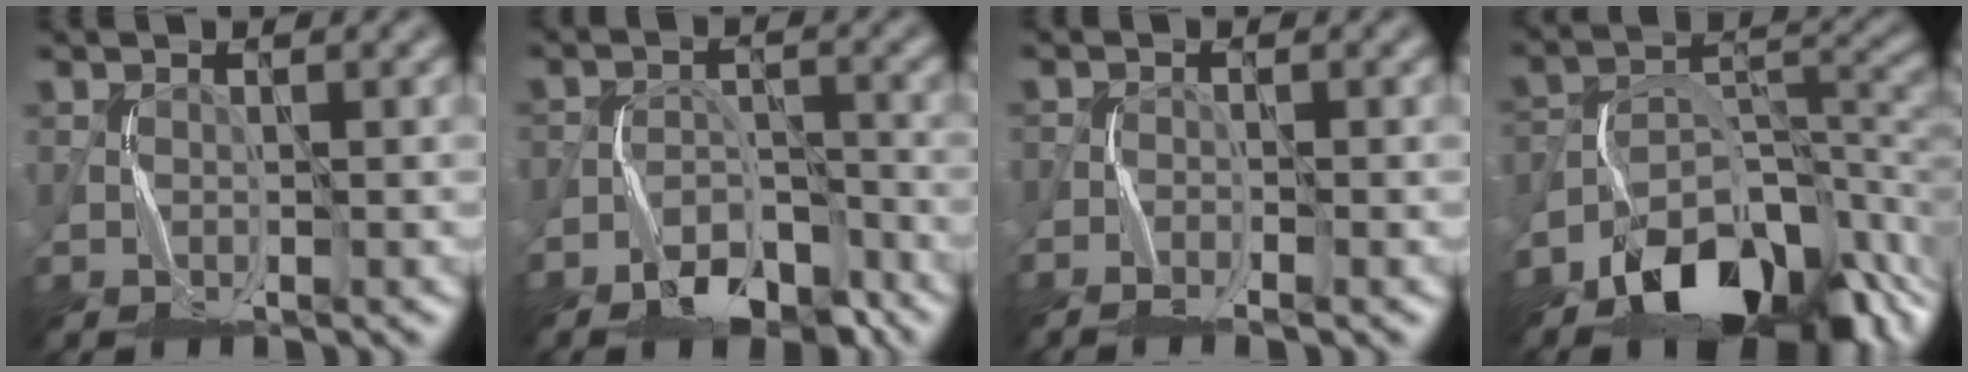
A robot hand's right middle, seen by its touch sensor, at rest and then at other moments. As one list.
[{"total": 5.7, "force": [-4.7, 2.5, 2.0], "torque": [-0.024, 0.001, -0.088]}, {"total": 2.3, "force": [-2.1, 0.4, 0.9], "torque": [-0.016, -0.004, -0.041]}, {"total": 11.8, "force": [-7.6, 6.1, 6.6], "torque": [-0.097, 0.006, -0.136]}]